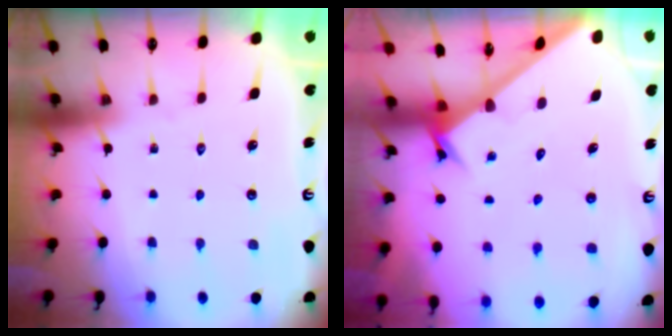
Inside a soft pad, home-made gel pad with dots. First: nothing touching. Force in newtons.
{"total": 2.5, "press": 2.5, "slide": 0.2}